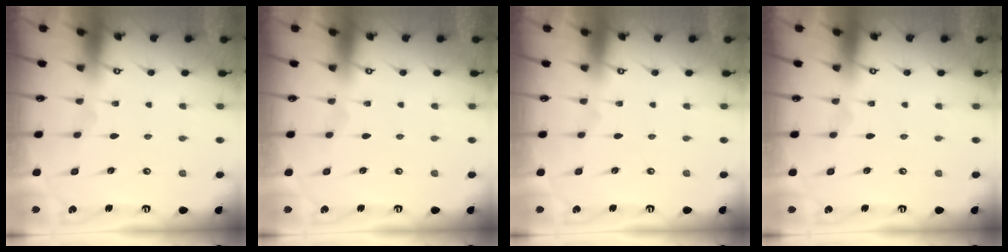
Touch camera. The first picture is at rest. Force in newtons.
{"total": 0.0}
{"total": 0.0}
{"total": 0.0}